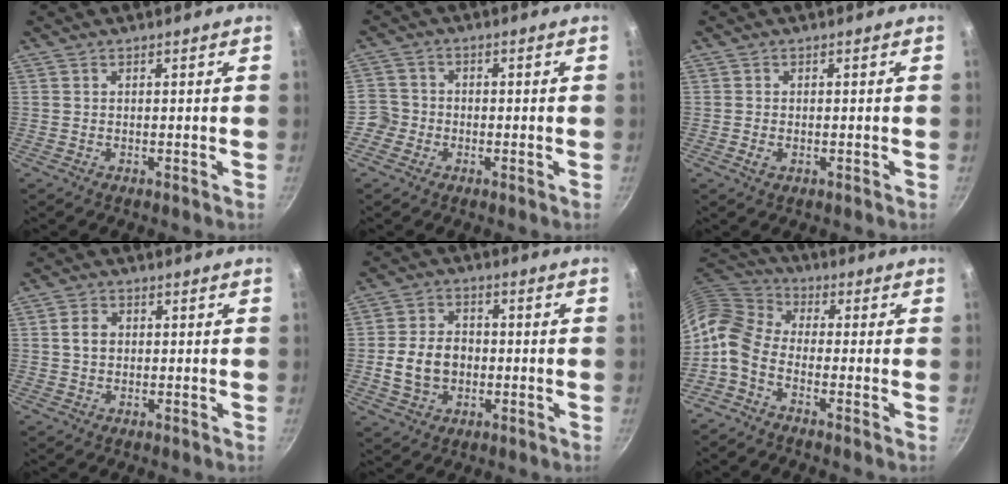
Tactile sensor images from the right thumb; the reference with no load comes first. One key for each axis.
{"total": 4.5, "fx": -2.0, "fy": 4.0, "fz": 0.8, "tx": 0.009, "ty": 0.021, "tz": -0.046}
{"total": 1.4, "fx": -0.4, "fy": 1.0, "fz": 1.0, "tx": -0.020, "ty": -0.002, "tz": -0.007}
{"total": 3.3, "fx": 0.3, "fy": 2.7, "fz": 2.0, "tx": -0.027, "ty": 0.005, "tz": 0.004}
{"total": 9.5, "fx": -1.1, "fy": 7.5, "fz": 5.7, "tx": -0.082, "ty": 0.016, "tz": -0.021}
{"total": 8.8, "fx": -2.7, "fy": 5.5, "fz": 6.3, "tx": -0.125, "ty": 0.036, "tz": -0.076}